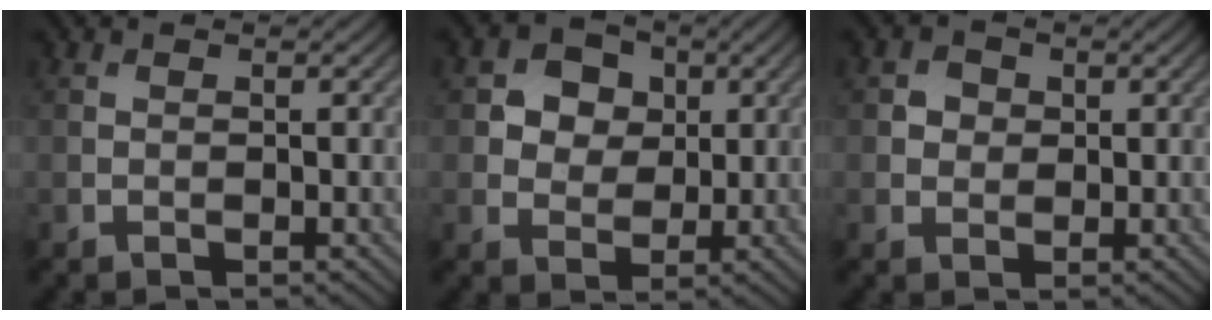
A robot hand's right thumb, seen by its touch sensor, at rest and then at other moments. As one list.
[{"total": 5.5, "force": [1.7, 4.8, 2.2], "torque": [-0.062, 0.000, 0.025]}, {"total": 2.1, "force": [0.3, 1.9, 0.7], "torque": [-0.012, -0.002, 0.002]}]